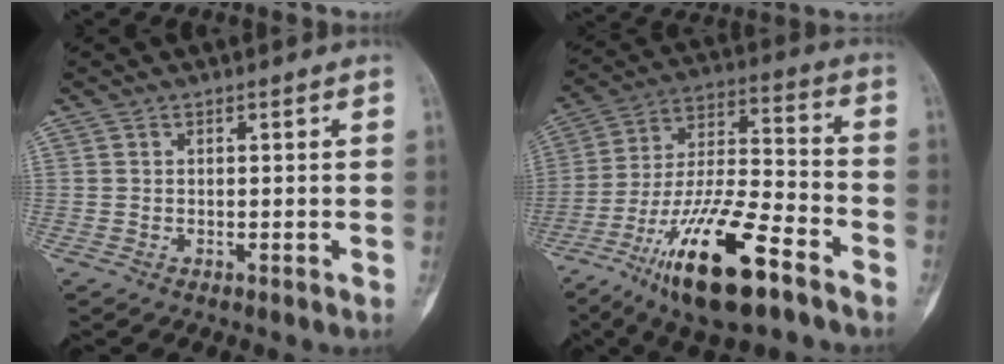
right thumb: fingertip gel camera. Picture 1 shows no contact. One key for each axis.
{"total": 20.6, "fx": -12.1, "fy": 5.8, "fz": 15.7, "tx": -0.308, "ty": 0.060, "tz": -0.218}